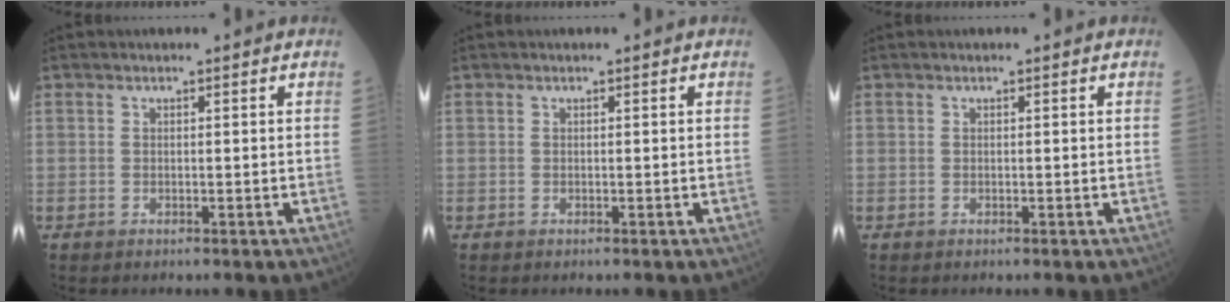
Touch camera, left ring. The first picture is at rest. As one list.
[{"total": 0.0}, {"total": 0.0}]